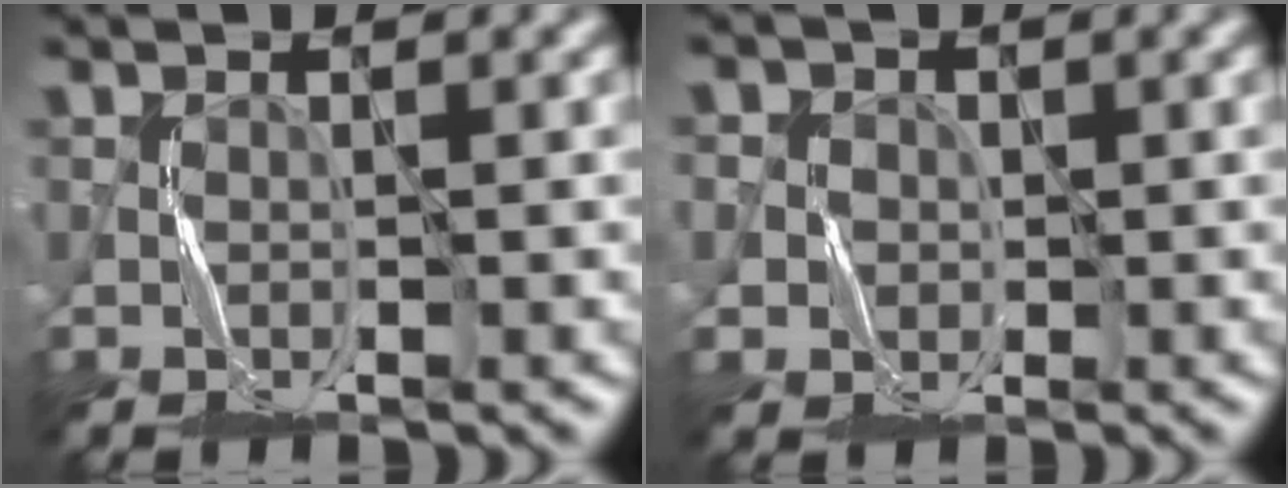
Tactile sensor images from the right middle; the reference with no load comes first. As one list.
[{"total": 3.2, "force": [0.6, 3.1, 0.5], "torque": [-0.014, 0.002, 0.007]}]